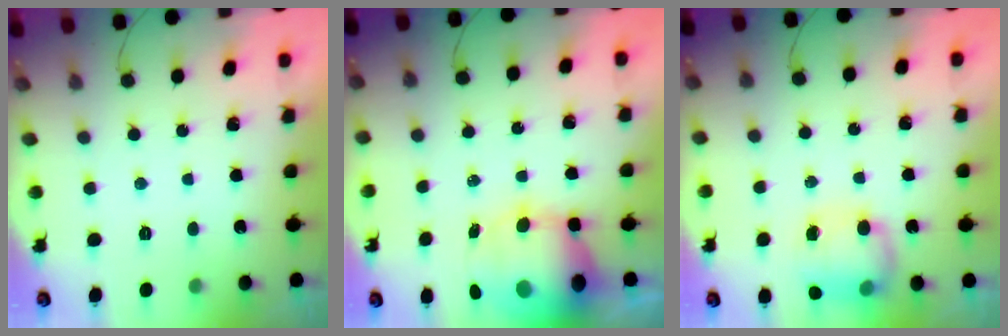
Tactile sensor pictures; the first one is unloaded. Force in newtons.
{"total": 13.3, "press": 12.9, "slide": 3.0}
{"total": 11.5, "press": 9.4, "slide": 6.6}